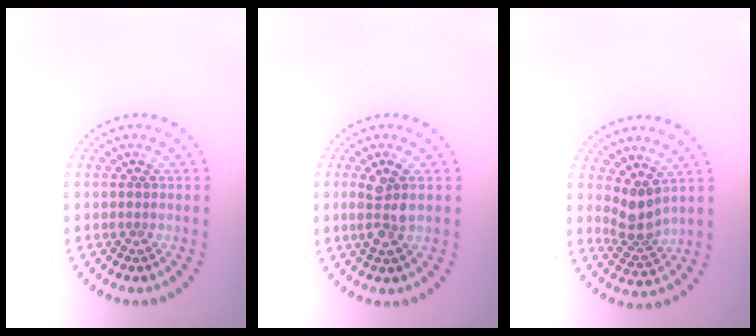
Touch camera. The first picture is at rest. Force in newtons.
{"total": 2.8, "press": 2.6, "slide": 1.1}
{"total": 2.9, "press": 2.2, "slide": 1.9}